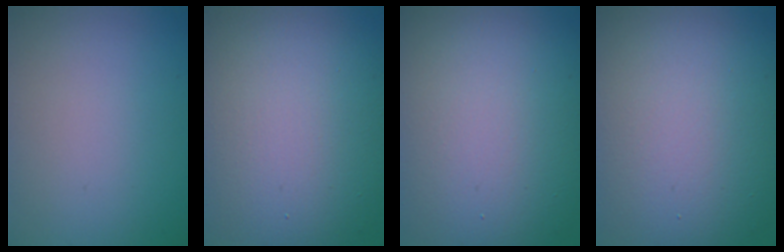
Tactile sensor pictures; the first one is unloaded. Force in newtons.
{"total": 12.8, "press": 12.7, "slide": 0.8}
{"total": 15.0, "press": 15.0, "slide": 0.5}
{"total": 13.9, "press": 13.9, "slide": 0.8}